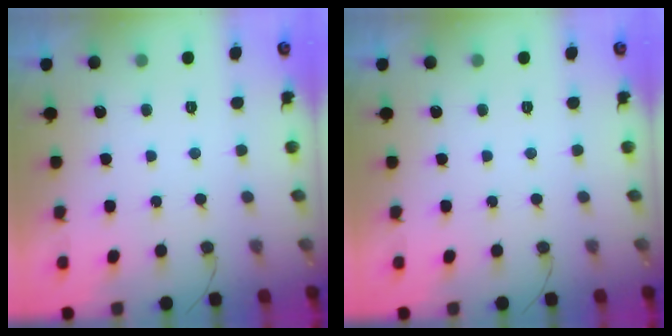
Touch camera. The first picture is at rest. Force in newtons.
{"total": 0.0}